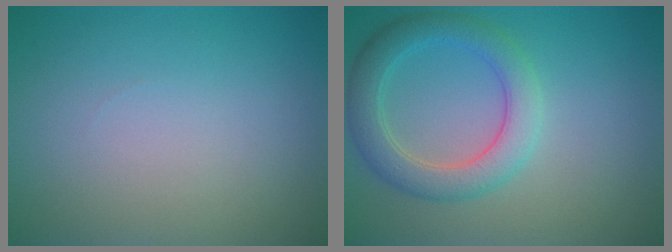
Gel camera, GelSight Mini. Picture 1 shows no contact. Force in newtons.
{"total": 4.2, "press": 4.2, "slide": 0.3}